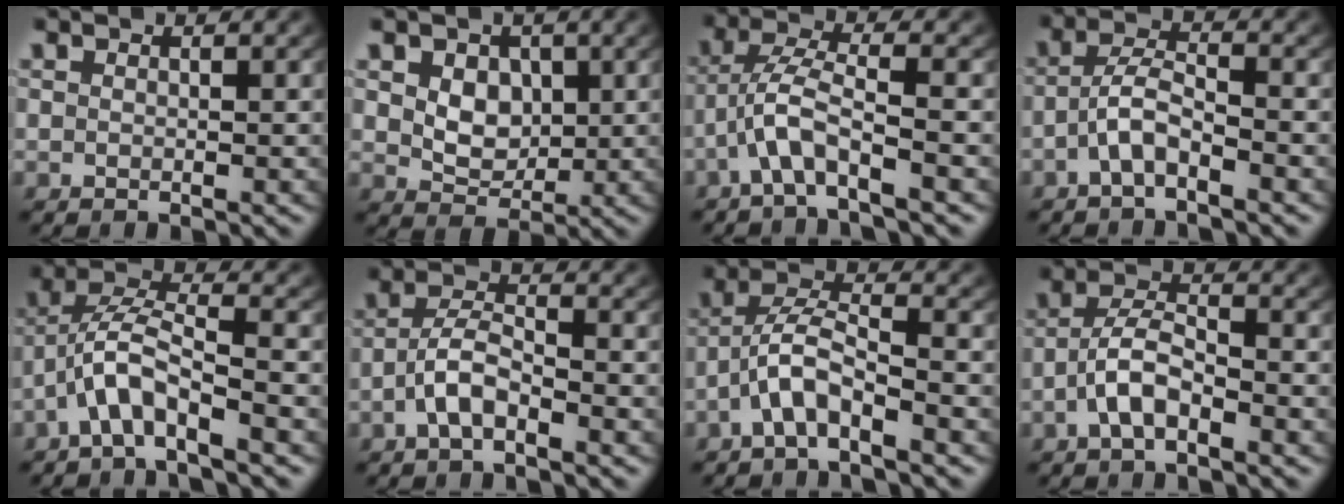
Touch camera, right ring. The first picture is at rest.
{"total": 4.4, "force": [1.1, 3.5, 2.5], "torque": [-0.046, -0.020, 0.032]}
{"total": 3.4, "force": [-1.2, 0.9, 3.0], "torque": [-0.081, -0.011, -0.018]}
{"total": 3.2, "force": [-2.0, 1.3, 2.2], "torque": [-0.040, -0.004, -0.037]}
{"total": 5.4, "force": [-0.7, 3.4, 4.1], "torque": [-0.094, -0.007, -0.023]}
{"total": 3.3, "force": [-2.0, 1.4, 2.2], "torque": [-0.038, -0.004, -0.037]}
{"total": 4.2, "force": [-1.3, 2.4, 3.2], "torque": [-0.070, -0.008, -0.028]}
{"total": 3.7, "force": [-2.0, 1.8, 2.5], "torque": [-0.047, -0.007, -0.036]}